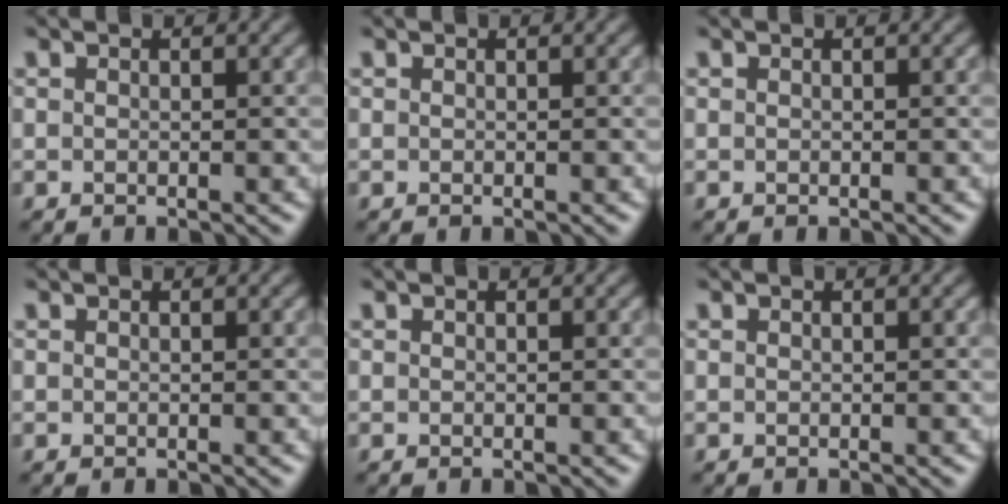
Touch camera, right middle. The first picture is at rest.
{"total": 0.0}
{"total": 0.0}
{"total": 0.0}
{"total": 0.0}
{"total": 0.0}